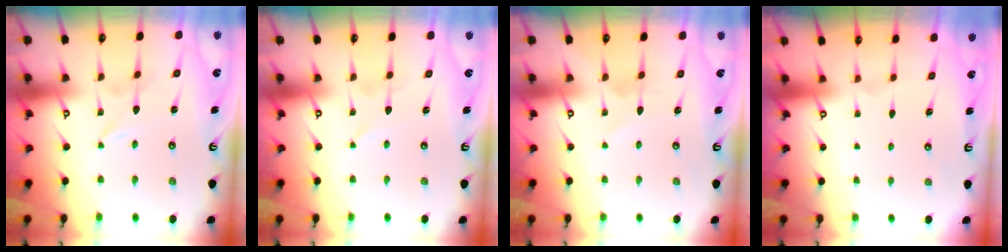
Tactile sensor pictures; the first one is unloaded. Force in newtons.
{"total": 0.0}
{"total": 1.6, "press": 1.6, "slide": 0.1}
{"total": 0.0}